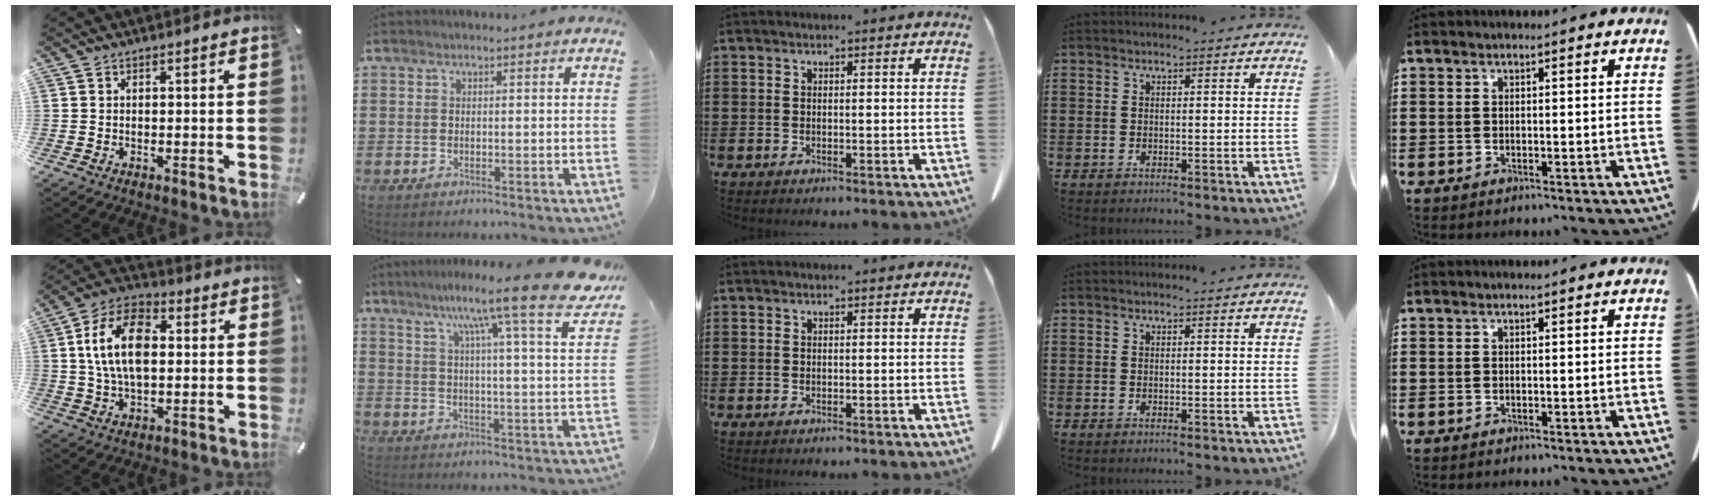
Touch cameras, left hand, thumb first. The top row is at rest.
{"thumb": {"total": 13.8, "force": [1.5, 8.5, 10.8], "torque": [-0.229, 0.009, 0.023]}, "index": {"total": 12.7, "force": [9.7, -0.4, 8.2], "torque": [-0.150, -0.060, 0.146]}}